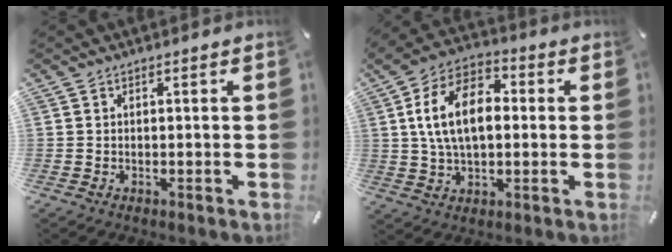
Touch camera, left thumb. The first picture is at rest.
{"total": 14.3, "force": [1.5, 9.2, 10.9], "torque": [-0.227, 0.006, 0.023]}